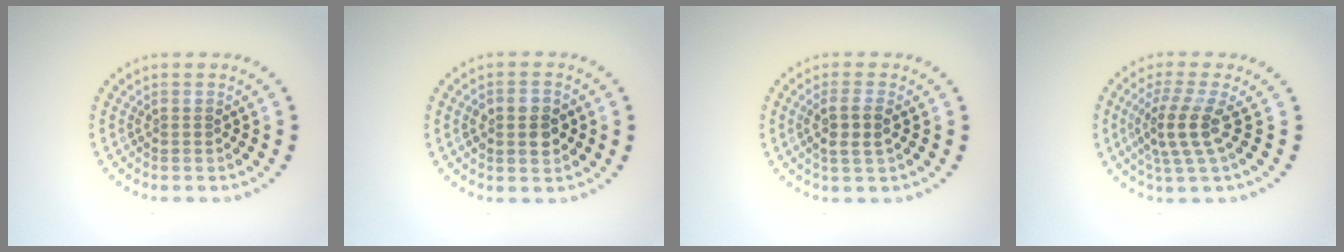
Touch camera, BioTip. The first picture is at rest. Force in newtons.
{"total": 3.8, "press": 3.8, "slide": 0.2}
{"total": 2.4, "press": 2.2, "slide": 0.9}
{"total": 3.5, "press": 2.6, "slide": 2.3}